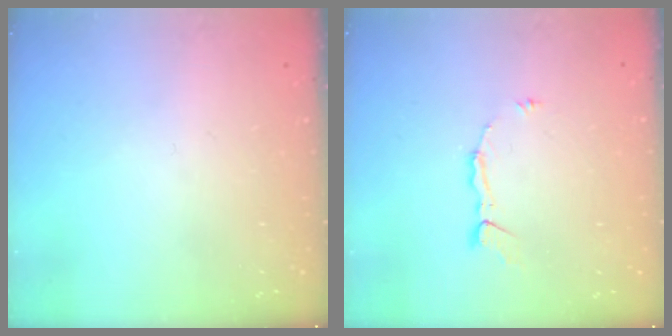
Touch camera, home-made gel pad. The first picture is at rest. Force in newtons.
{"total": 4.0, "press": 4.0, "slide": 0.1}